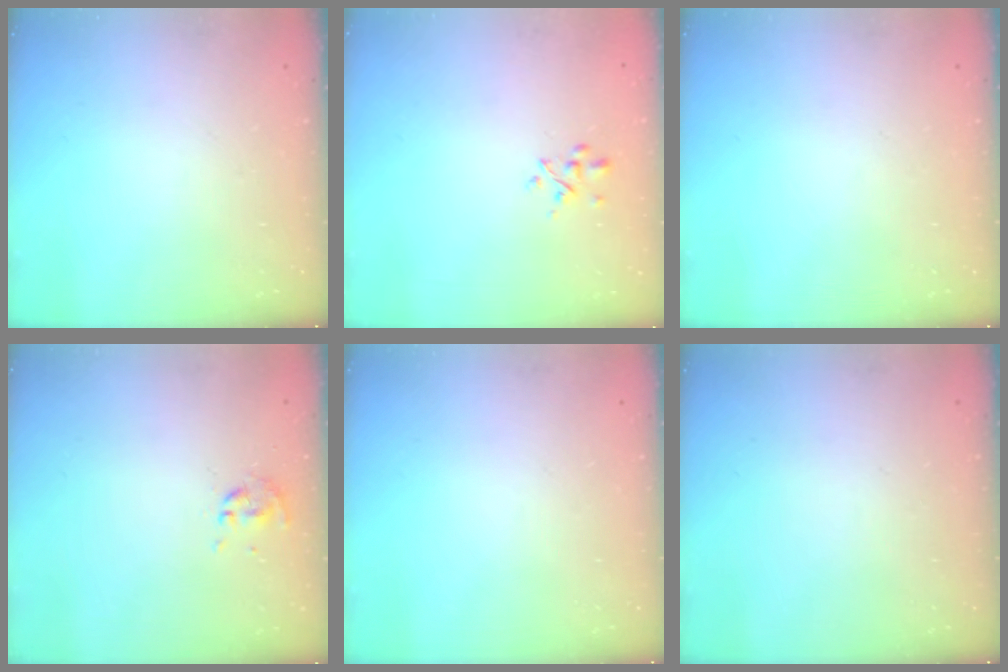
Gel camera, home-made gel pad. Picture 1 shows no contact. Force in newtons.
{"total": 2.5, "press": 2.4, "slide": 0.8}
{"total": 0.0}
{"total": 0.0}
{"total": 0.0}
{"total": 0.0}